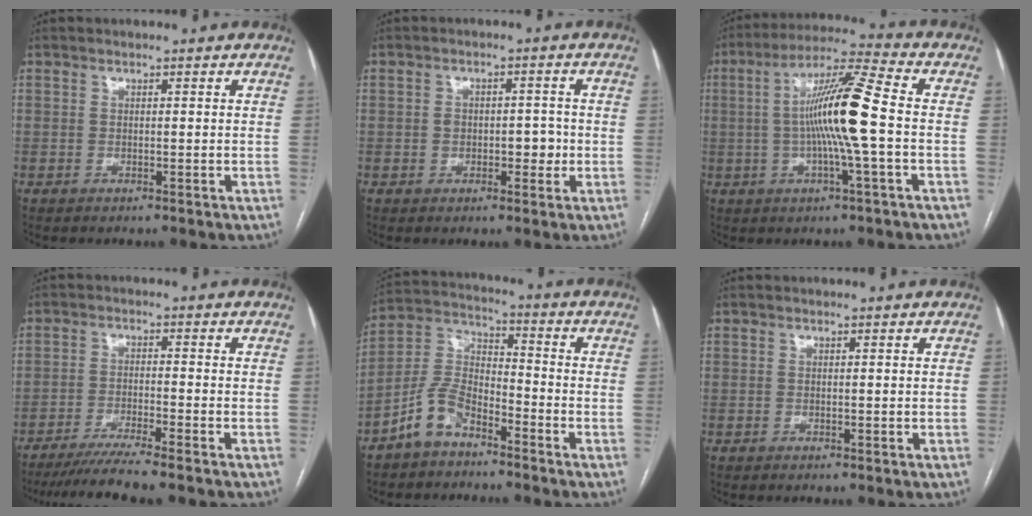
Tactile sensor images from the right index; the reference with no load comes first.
{"total": 4.1, "force": [-0.6, 2.6, 3.1], "torque": [-0.039, 0.015, -0.004]}
{"total": 12.6, "force": [-0.6, -0.3, 12.6], "torque": [-0.230, 0.012, -0.018]}
{"total": 7.8, "force": [-6.6, -1.4, 3.9], "torque": [-0.055, -0.026, -0.108]}
{"total": 8.1, "force": [-5.7, 3.7, 4.4], "torque": [-0.100, 0.016, -0.118]}
{"total": 0.0}